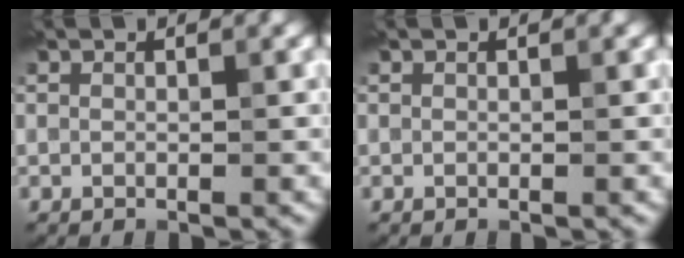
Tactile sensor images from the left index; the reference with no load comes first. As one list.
[{"total": 0.0}]